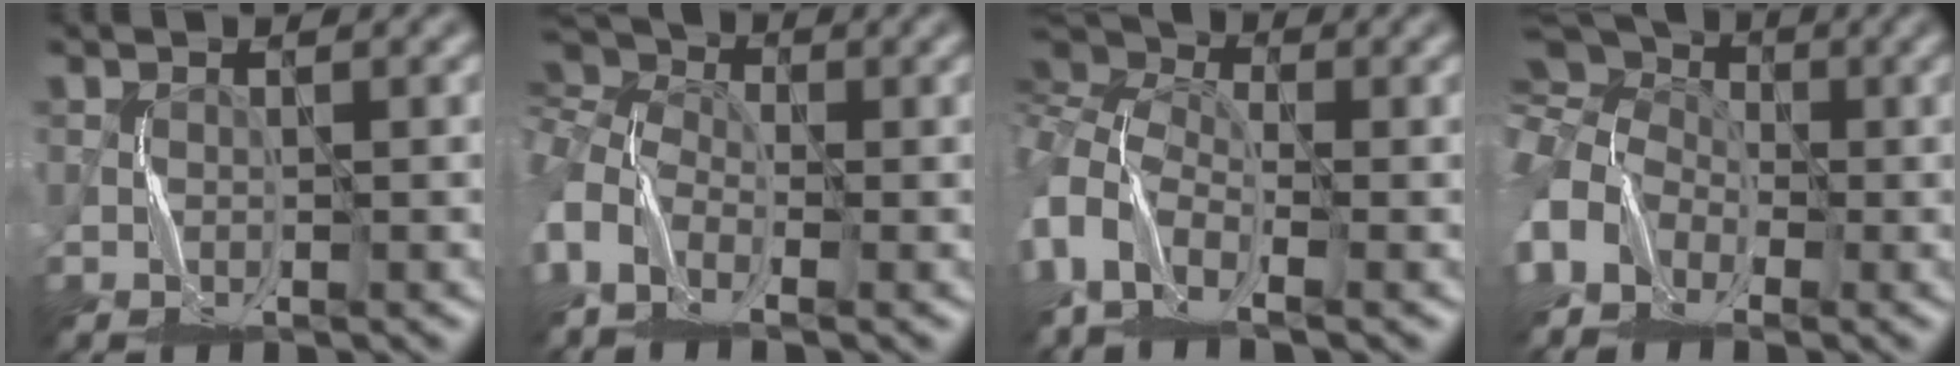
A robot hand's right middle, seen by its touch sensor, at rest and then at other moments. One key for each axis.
{"total": 8.4, "fx": 0.0, "fy": 5.9, "fz": 6.1, "tx": -0.145, "ty": 0.022, "tz": -0.004}
{"total": 8.6, "fx": -2.4, "fy": 5.5, "fz": 6.2, "tx": -0.145, "ty": -0.001, "tz": -0.035}
{"total": 10.2, "fx": -0.3, "fy": 8.5, "fz": 5.6, "tx": -0.130, "ty": 0.022, "tz": -0.033}